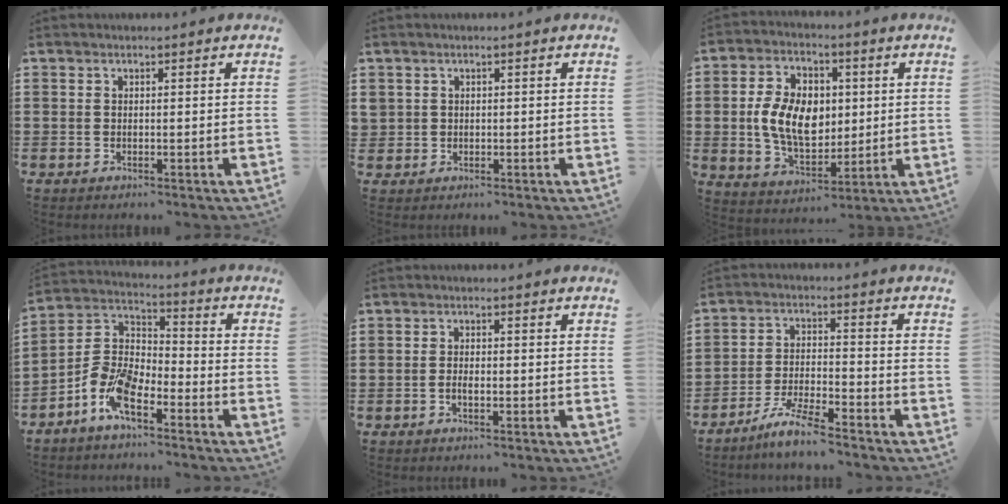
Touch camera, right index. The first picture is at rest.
{"total": 1.1, "force": [0.1, 1.1, -0.1], "torque": [-0.003, 0.006, 0.001]}
{"total": 10.0, "force": [0.3, 6.9, 7.3], "torque": [-0.157, 0.014, 0.004]}
{"total": 9.4, "force": [-6.2, 3.5, 6.2], "torque": [-0.159, -0.009, -0.127]}
{"total": 1.6, "force": [-0.7, 0.5, 1.3], "torque": [-0.025, 0.000, -0.014]}
{"total": 6.2, "force": [-5.5, 0.1, 2.7], "torque": [-0.066, -0.008, -0.109]}